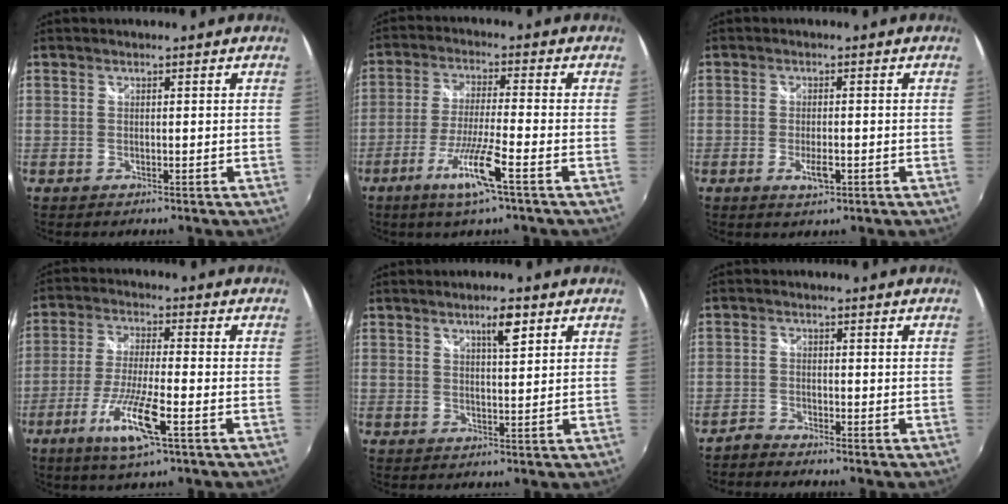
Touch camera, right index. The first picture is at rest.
{"total": 9.2, "force": [-4.9, -0.5, 7.8], "torque": [-0.161, -0.012, -0.094]}
{"total": 3.4, "force": [-1.4, 1.3, 2.9], "torque": [-0.058, -0.006, -0.025]}
{"total": 10.5, "force": [-5.0, 1.1, 9.2], "torque": [-0.188, -0.016, -0.094]}
{"total": 4.0, "force": [2.2, 0.9, 3.2], "torque": [-0.049, 0.006, 0.036]}
{"total": 2.2, "force": [-2.2, 0.2, 0.0], "torque": [-0.009, -0.005, -0.049]}